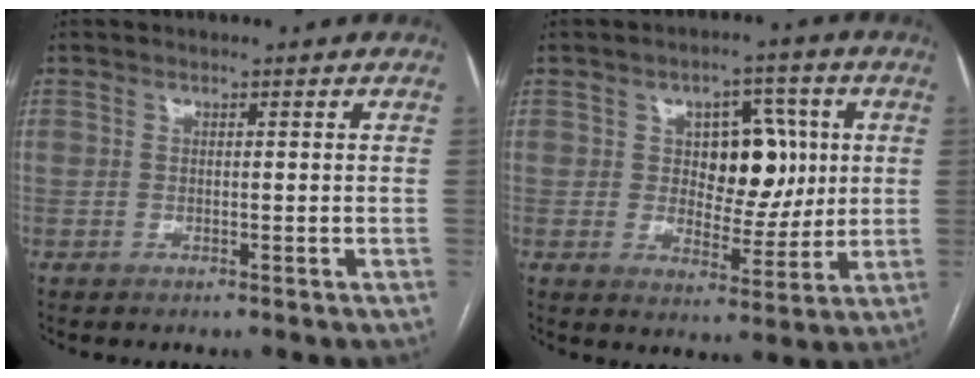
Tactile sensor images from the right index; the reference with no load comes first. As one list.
[{"total": 10.3, "force": [2.0, 6.1, 8.1], "torque": [-0.109, 0.019, 0.038]}]